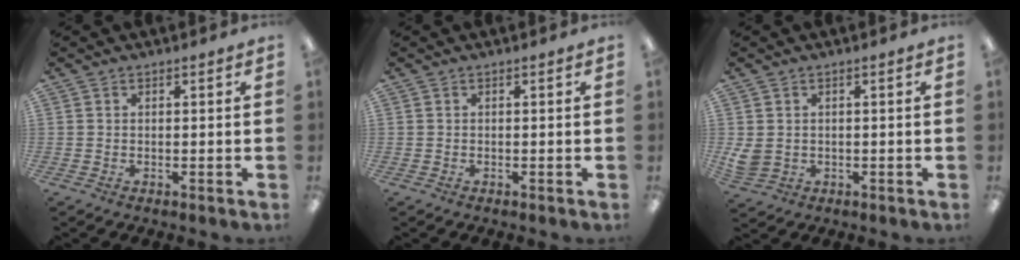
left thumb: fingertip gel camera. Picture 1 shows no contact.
{"total": 0.0}
{"total": 3.5, "force": [0.3, 3.0, 1.7], "torque": [-0.041, -0.003, 0.009]}